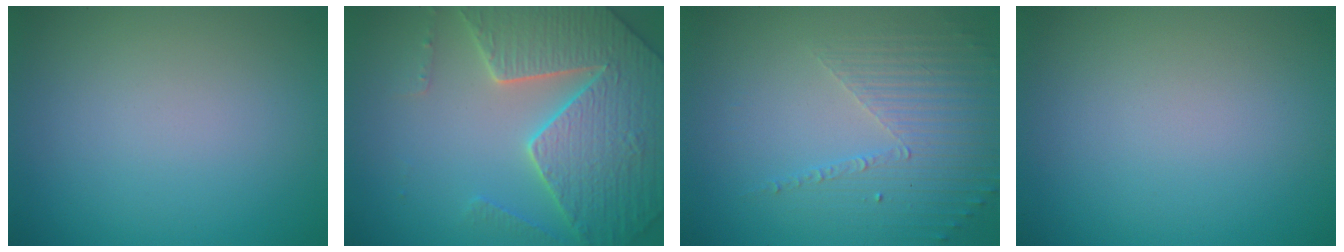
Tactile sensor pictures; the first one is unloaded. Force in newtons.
{"total": 7.6, "press": 7.3, "slide": 1.9}
{"total": 4.3, "press": 3.1, "slide": 3.0}
{"total": 0.0}